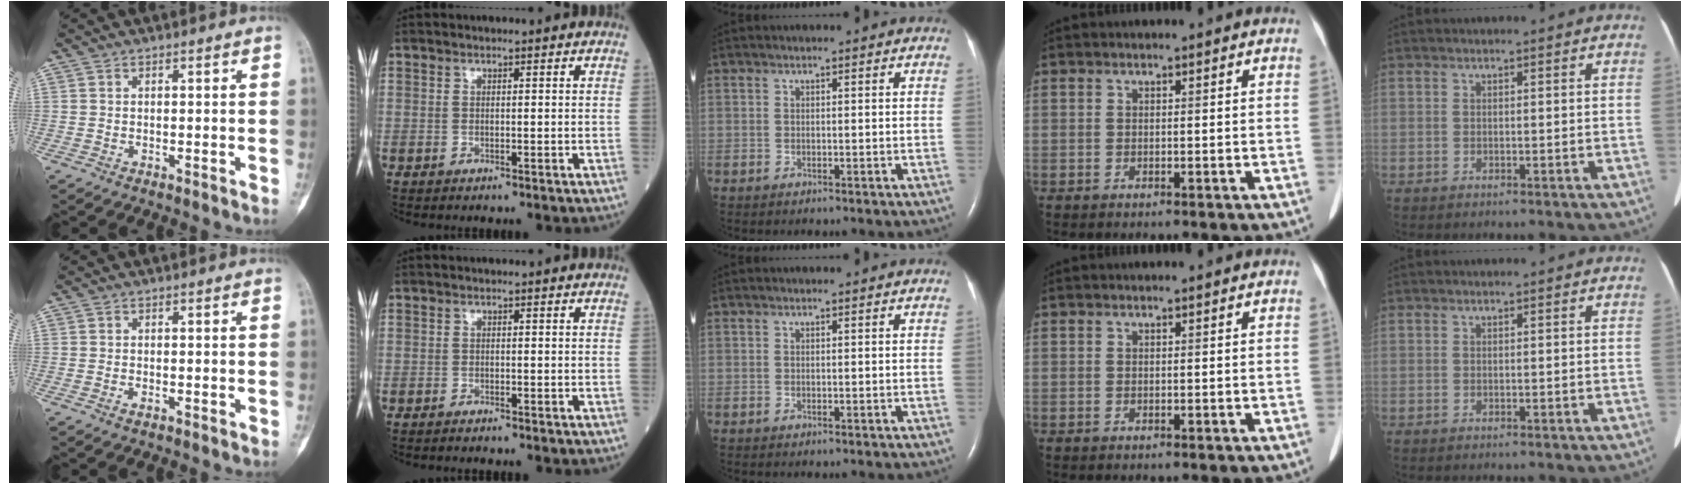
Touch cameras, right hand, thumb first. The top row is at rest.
{"thumb": {"total": 0.6, "force": [-0.3, 0.4, 0.4], "torque": [-0.007, 0.001, -0.006]}, "index": {"total": 0.8, "force": [-0.7, 0.1, 0.2], "torque": [-0.008, -0.001, -0.012]}}